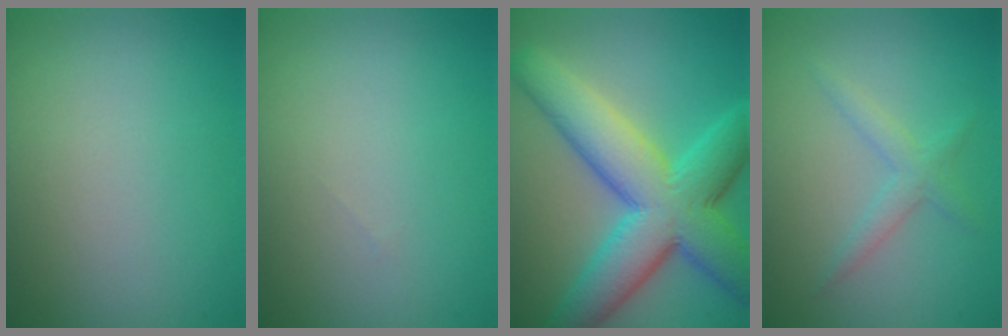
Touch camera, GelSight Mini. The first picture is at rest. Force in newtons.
{"total": 0.0}
{"total": 10.2, "press": 10.2, "slide": 0.2}
{"total": 1.7, "press": 1.7, "slide": 0.1}